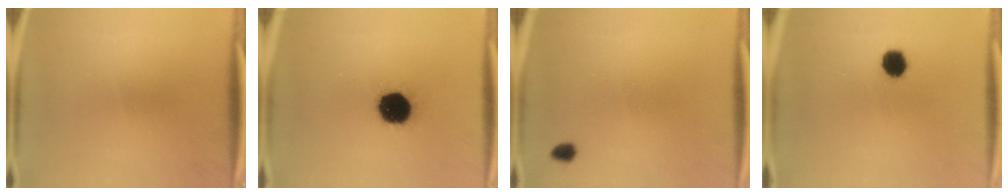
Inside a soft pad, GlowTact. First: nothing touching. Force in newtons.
{"total": 14.0}
{"total": 1.4}
{"total": 5.4}